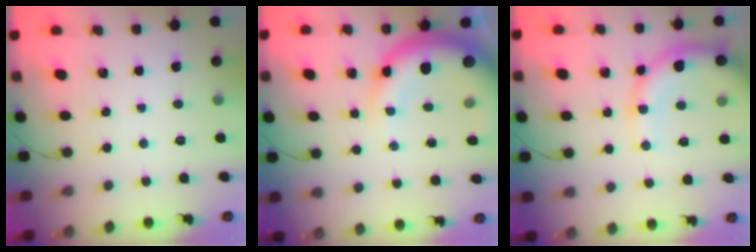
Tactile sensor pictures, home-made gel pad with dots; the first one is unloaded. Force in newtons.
{"total": 13.4, "press": 13.1, "slide": 2.6}
{"total": 12.5, "press": 12.0, "slide": 3.3}